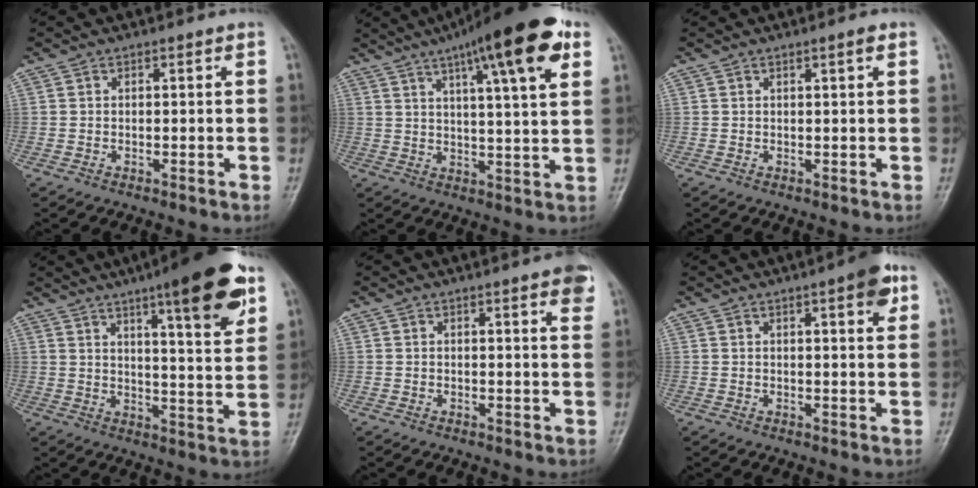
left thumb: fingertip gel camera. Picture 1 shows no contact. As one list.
[{"total": 18.1, "force": [9.4, 3.6, 15.1], "torque": [-0.212, -0.014, 0.136]}, {"total": 1.1, "force": [0.6, 0.0, 1.0], "torque": [-0.015, -0.001, 0.009]}, {"total": 16.9, "force": [9.6, 3.0, 13.5], "torque": [-0.169, -0.042, 0.136]}, {"total": 4.8, "force": [2.8, 0.7, 3.9], "torque": [-0.036, -0.004, 0.029]}, {"total": 5.4, "force": [2.8, 1.2, 4.5], "torque": [-0.051, -0.008, 0.031]}]